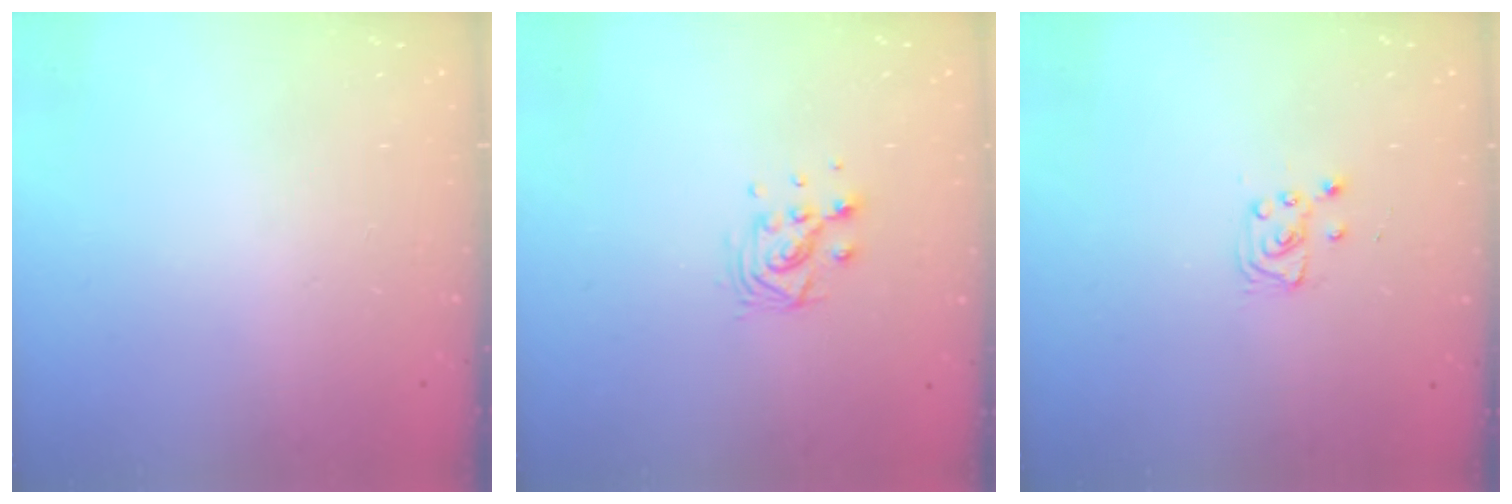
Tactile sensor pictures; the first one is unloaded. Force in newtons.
{"total": 7.0, "press": 7.0, "slide": 0.2}
{"total": 4.4, "press": 4.4, "slide": 0.5}